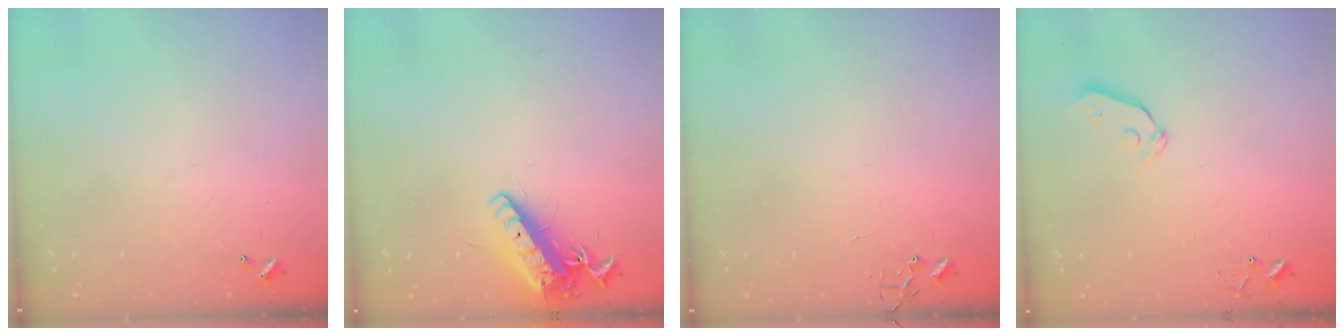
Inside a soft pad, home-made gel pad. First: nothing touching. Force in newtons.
{"total": 14.5, "press": 14.2, "slide": 2.8}
{"total": 0.0}
{"total": 5.6, "press": 5.6, "slide": 0.7}